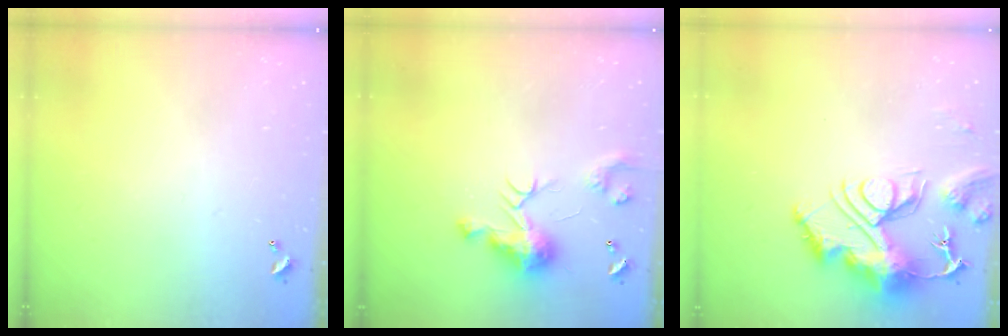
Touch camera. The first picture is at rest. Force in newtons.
{"total": 9.7, "press": 9.7, "slide": 0.8}
{"total": 14.1, "press": 14.1, "slide": 1.4}